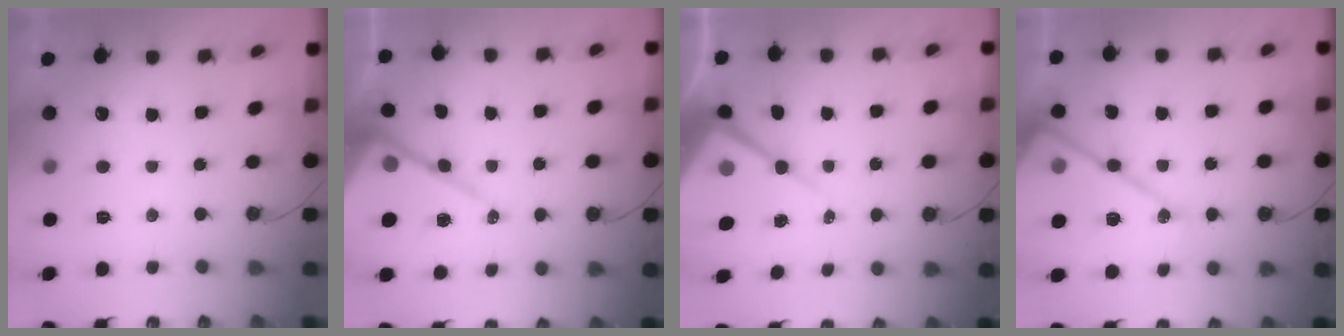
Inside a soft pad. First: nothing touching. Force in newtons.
{"total": 13.1, "press": 13.1, "slide": 1.4}
{"total": 12.6, "press": 12.6, "slide": 1.3}
{"total": 19.5, "press": 19.4, "slide": 1.6}